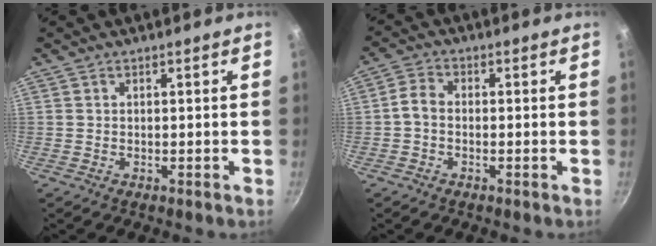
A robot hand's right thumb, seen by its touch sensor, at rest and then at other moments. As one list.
[{"total": 3.2, "force": [-0.8, 2.3, 2.2], "torque": [-0.052, 0.016, -0.027]}]